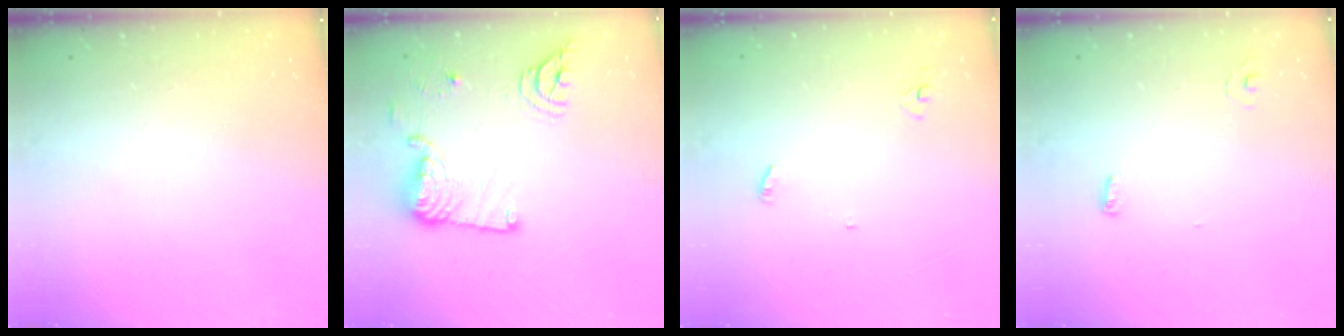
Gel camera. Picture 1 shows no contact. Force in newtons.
{"total": 15.4, "press": 15.3, "slide": 1.5}
{"total": 3.3, "press": 3.2, "slide": 0.3}
{"total": 4.4, "press": 3.9, "slide": 2.1}